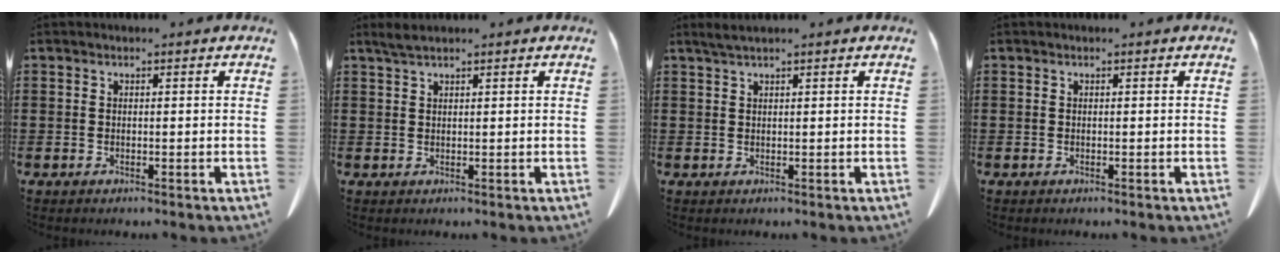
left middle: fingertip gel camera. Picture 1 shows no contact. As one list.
[{"total": 1.6, "force": [1.2, 0.2, 1.1], "torque": [-0.024, 0.000, 0.023]}, {"total": 1.2, "force": [0.9, -0.1, 0.8], "torque": [-0.017, -0.001, 0.018]}, {"total": 0.0}]